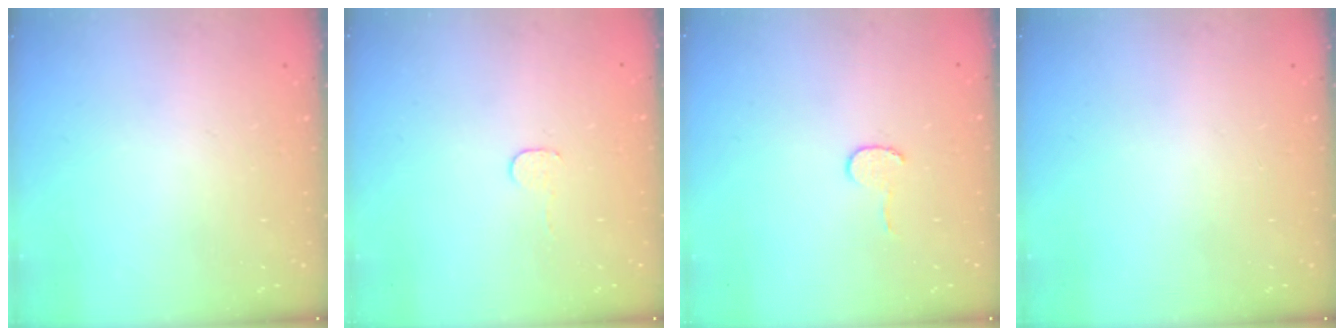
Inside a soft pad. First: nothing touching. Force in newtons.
{"total": 2.7, "press": 2.7, "slide": 0.2}
{"total": 3.9, "press": 3.9, "slide": 0.3}
{"total": 0.0}